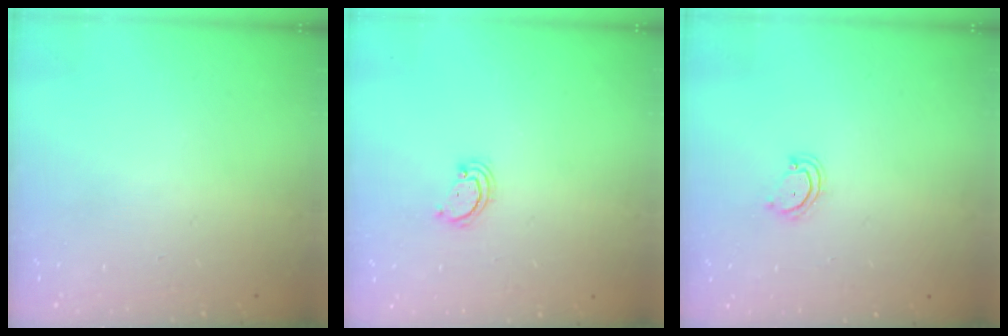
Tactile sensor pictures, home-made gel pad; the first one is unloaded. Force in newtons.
{"total": 2.6, "press": 2.6, "slide": 0.3}
{"total": 3.6, "press": 3.6, "slide": 0.3}